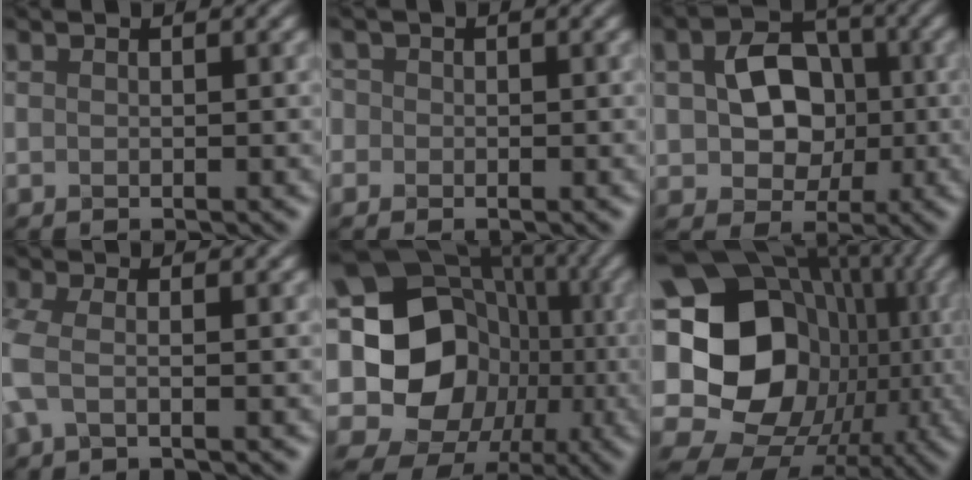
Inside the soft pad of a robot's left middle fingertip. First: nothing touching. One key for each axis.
{"total": 1.3, "fx": -0.8, "fy": 0.1, "fz": -1.1, "tx": 0.000, "ty": 0.000, "tz": -0.002}
{"total": 4.3, "fx": -0.2, "fy": 3.5, "fz": 2.5, "tx": -0.064, "ty": 0.000, "tz": 0.013}
{"total": 1.4, "fx": -1.0, "fy": 0.0, "fz": 1.0, "tx": -0.066, "ty": -0.004, "tz": -0.009}
{"total": 18.1, "fx": -0.9, "fy": 16.0, "fz": 8.4, "tx": -0.169, "ty": 0.006, "tz": -0.013}
{"total": 18.9, "fx": -0.6, "fy": 15.9, "fz": 10.1, "tx": -0.194, "ty": 0.006, "tz": 0.002}